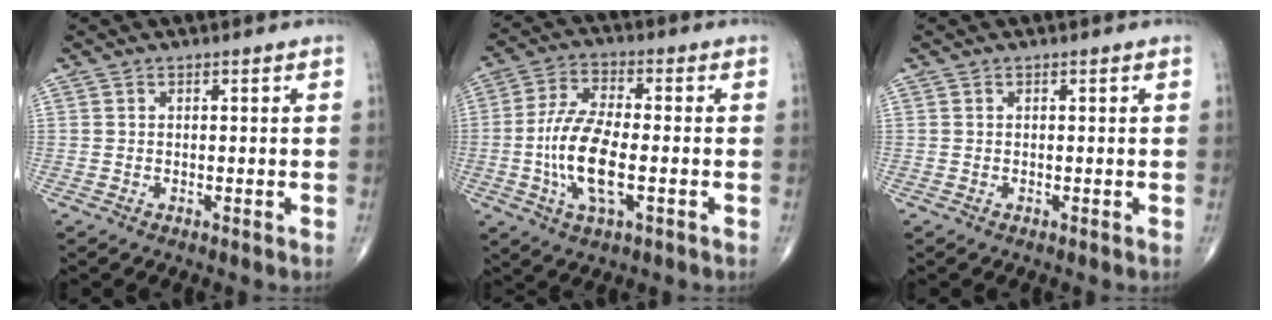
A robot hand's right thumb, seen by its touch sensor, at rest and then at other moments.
{"total": 12.2, "force": [-2.3, 4.7, 11.0], "torque": [-0.225, 0.012, -0.045]}
{"total": 0.0}